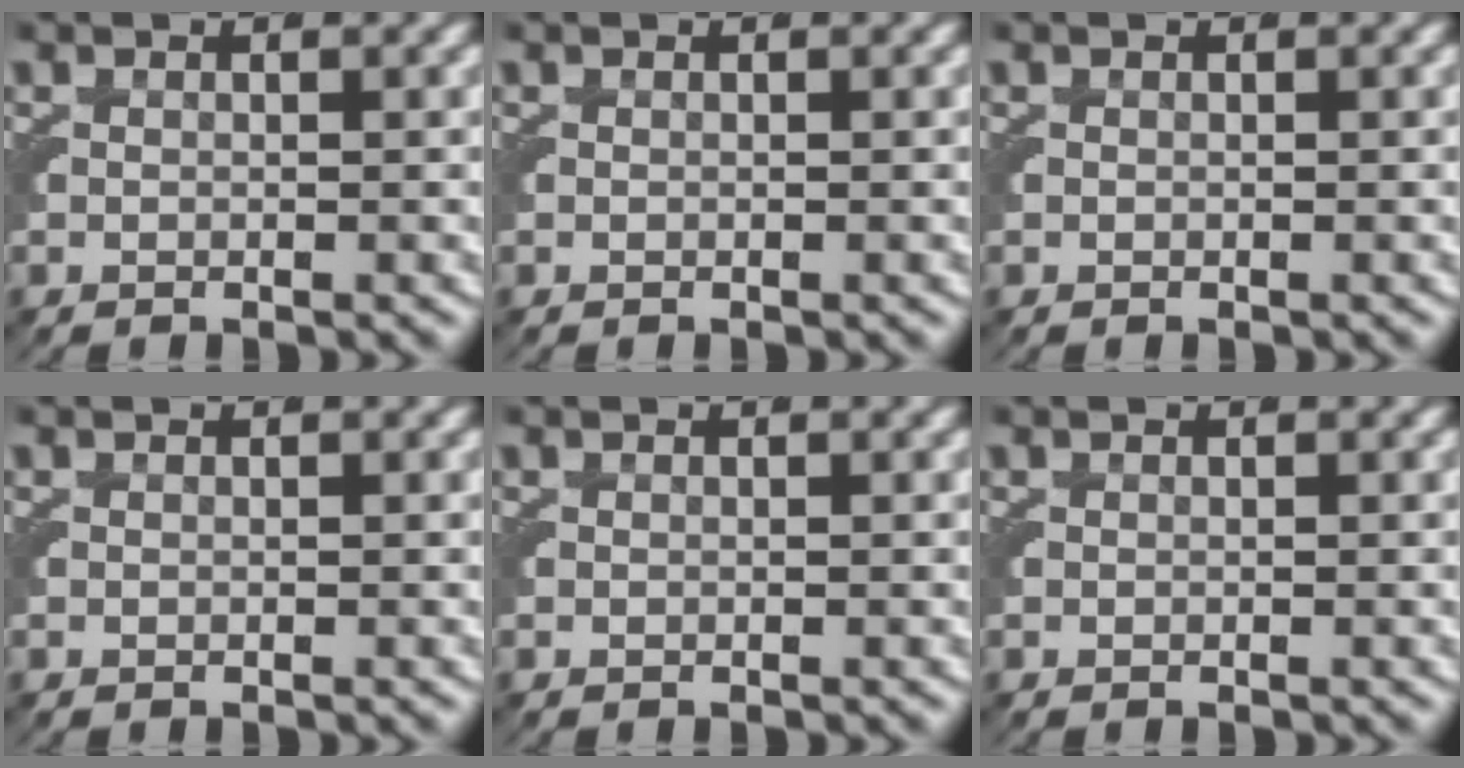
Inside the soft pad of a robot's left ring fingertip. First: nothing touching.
{"total": 0.0}
{"total": 0.0}
{"total": 0.0}
{"total": 0.0}
{"total": 0.0}